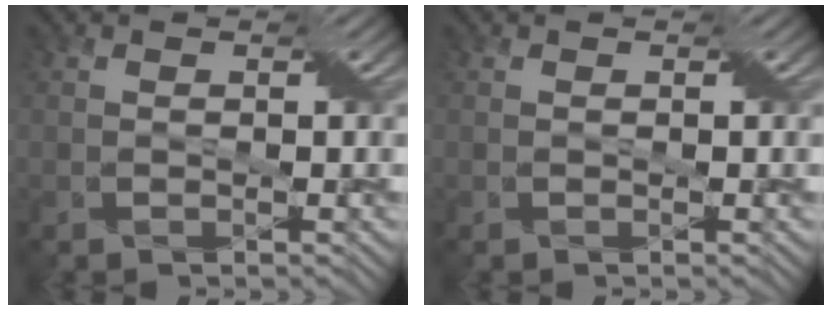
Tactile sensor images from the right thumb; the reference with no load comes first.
{"total": 0.0}